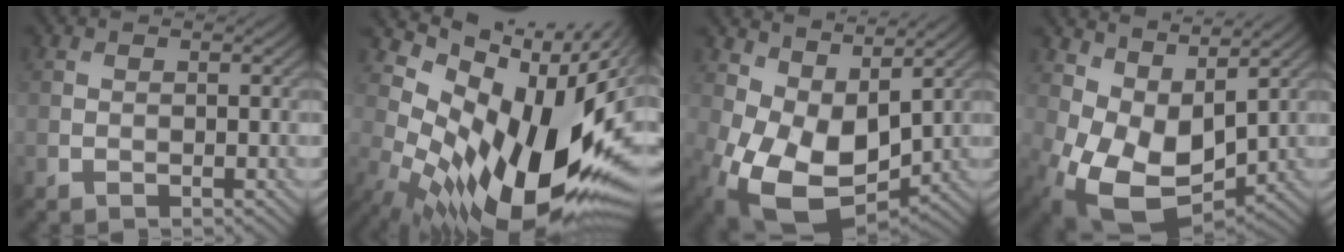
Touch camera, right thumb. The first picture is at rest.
{"total": 19.4, "force": [0.2, 10.6, 16.2], "torque": [-0.237, -0.024, 0.019]}
{"total": 11.3, "force": [0.5, 7.1, 8.8], "torque": [-0.192, -0.024, 0.015]}
{"total": 10.0, "force": [1.7, 6.2, 7.6], "torque": [-0.162, -0.023, 0.037]}